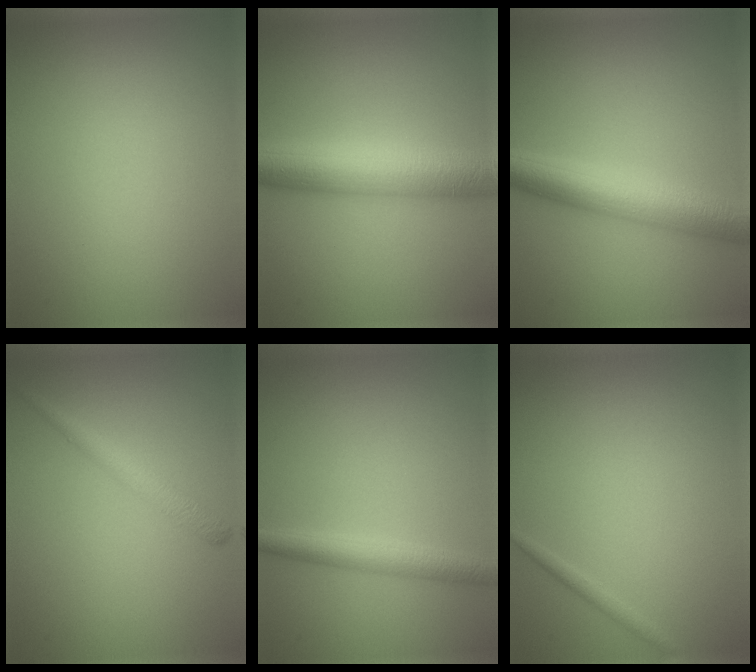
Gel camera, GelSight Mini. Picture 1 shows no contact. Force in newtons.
{"total": 7.5, "press": 7.5, "slide": 0.1}
{"total": 6.3, "press": 6.3, "slide": 0.1}
{"total": 2.0, "press": 2.0, "slide": 0.1}
{"total": 2.8, "press": 2.8, "slide": 0.1}
{"total": 0.8, "press": 0.8, "slide": 0.0}